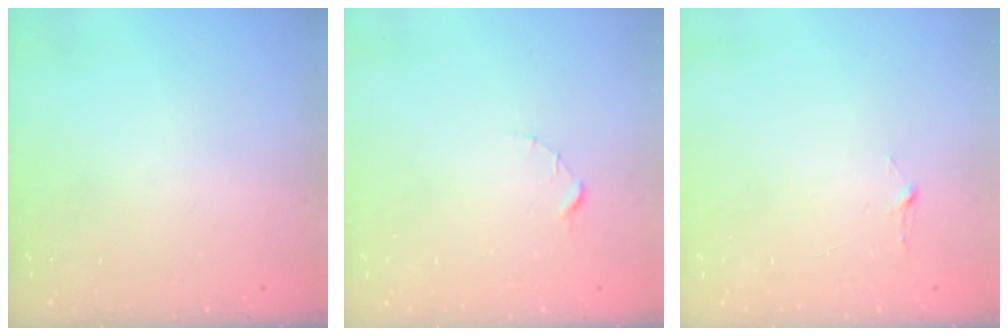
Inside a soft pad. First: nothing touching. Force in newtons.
{"total": 1.5, "press": 1.5, "slide": 0.2}
{"total": 2.9, "press": 2.9, "slide": 0.3}